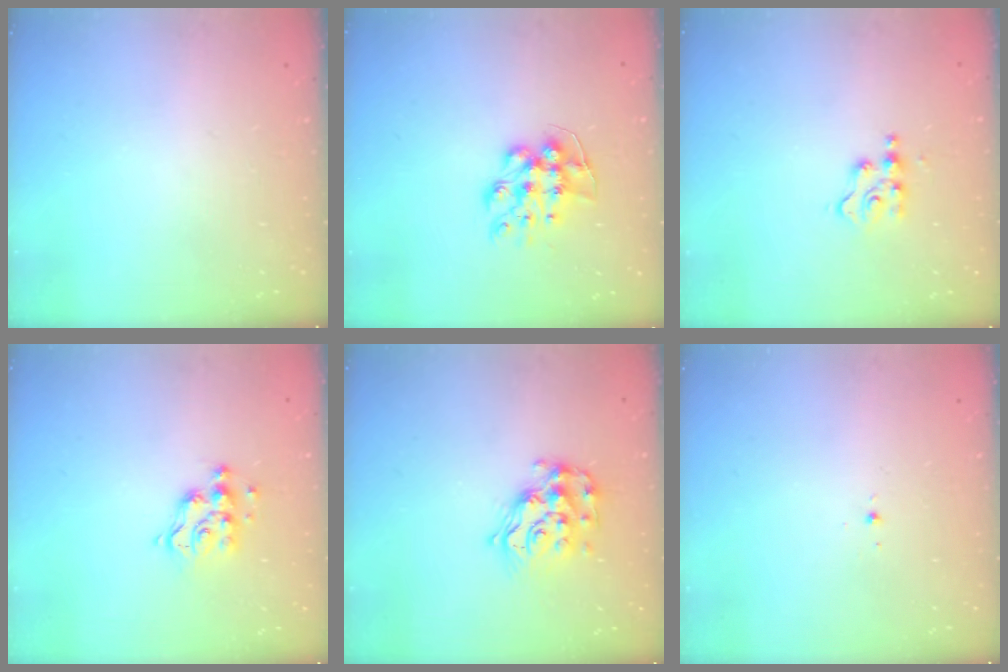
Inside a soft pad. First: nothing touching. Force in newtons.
{"total": 9.6, "press": 9.5, "slide": 0.8}
{"total": 2.3, "press": 2.2, "slide": 0.3}
{"total": 8.5, "press": 8.5, "slide": 0.6}
{"total": 12.8, "press": 12.8, "slide": 0.6}
{"total": 2.9, "press": 2.8, "slide": 0.8}